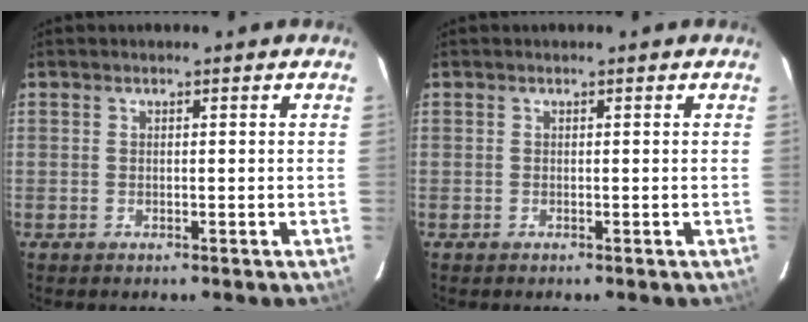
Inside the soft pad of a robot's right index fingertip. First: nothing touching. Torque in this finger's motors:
{"motor_torque": [-0.02, 0.12, -0.04, 0.01]}